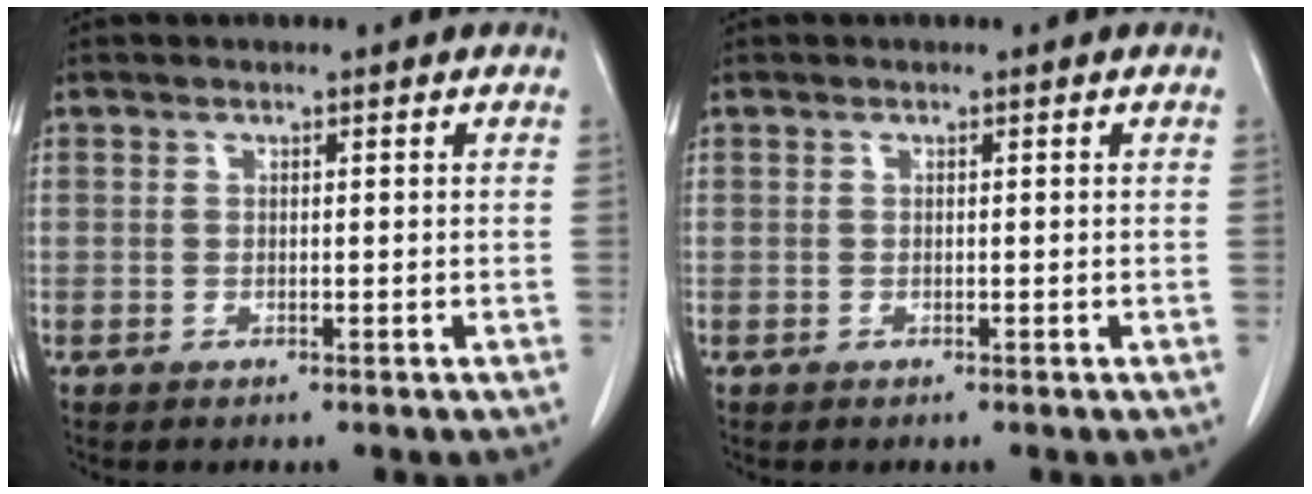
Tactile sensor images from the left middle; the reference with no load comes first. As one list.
[{"total": 0.0}]